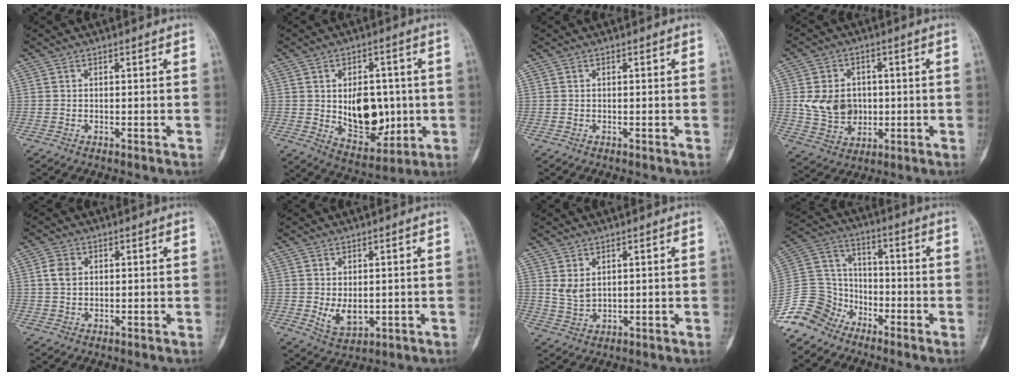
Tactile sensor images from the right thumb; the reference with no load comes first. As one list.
[{"total": 13.3, "force": [-0.4, 8.5, 10.2], "torque": [-0.103, -0.007, 0.015]}, {"total": 0.0}, {"total": 9.7, "force": [0.3, 8.1, 5.4], "torque": [-0.062, -0.004, 0.015]}, {"total": 3.3, "force": [0.8, 2.4, 2.1], "torque": [-0.039, 0.002, 0.015]}, {"total": 5.2, "force": [-0.2, 3.4, 4.0], "torque": [-0.056, -0.013, 0.013]}, {"total": 3.5, "force": [1.4, 2.1, 2.3], "torque": [-0.036, -0.012, 0.038]}, {"total": 12.4, "force": [-9.2, 8.0, 2.5], "torque": [-0.046, 0.069, -0.184]}]